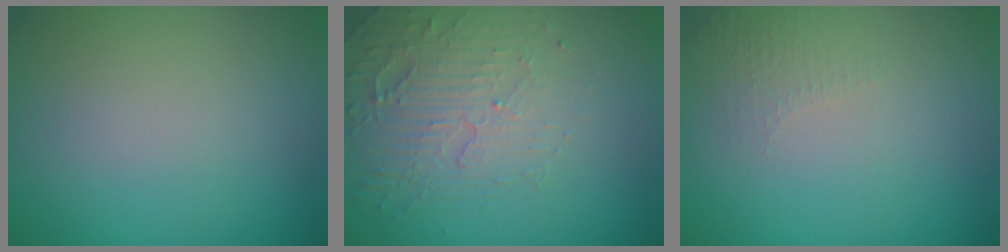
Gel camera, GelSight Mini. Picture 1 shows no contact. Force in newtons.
{"total": 5.2, "press": 3.2, "slide": 4.0}
{"total": 1.4, "press": 1.3, "slide": 0.4}